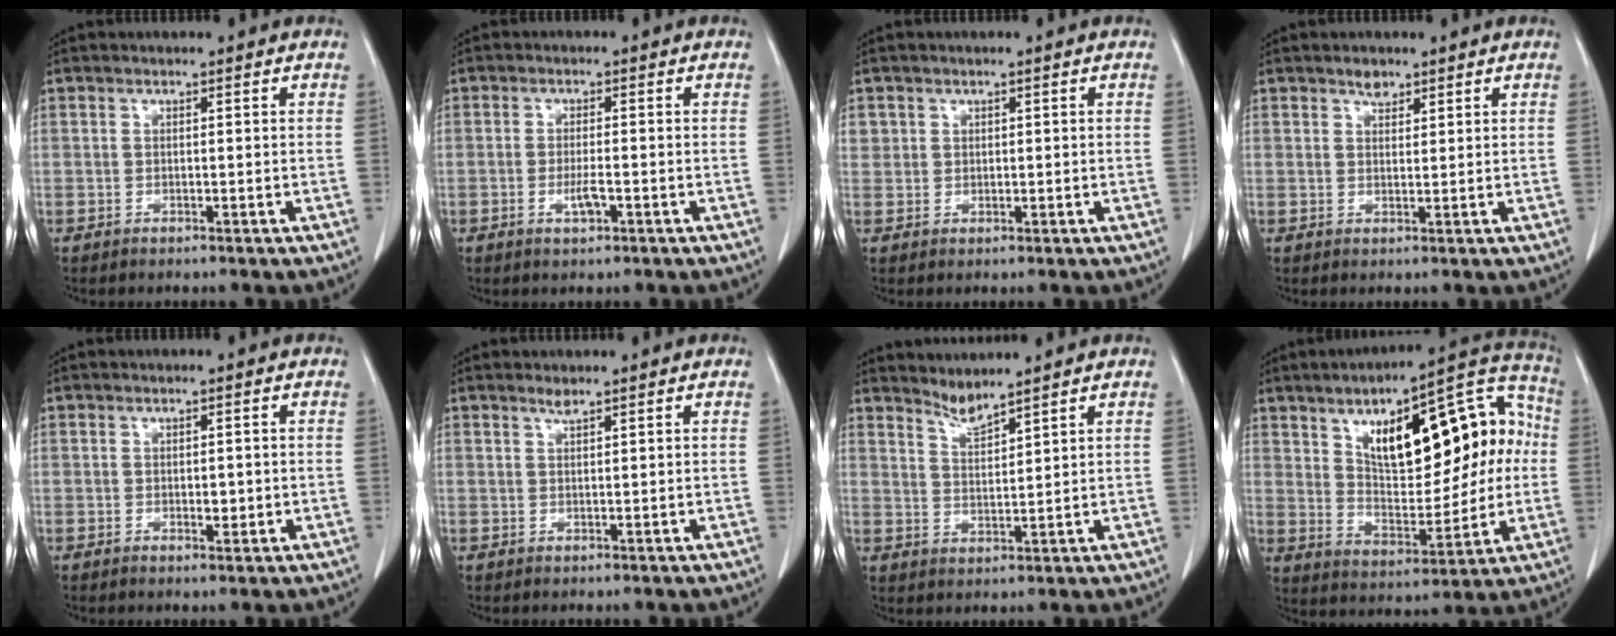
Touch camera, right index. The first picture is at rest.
{"total": 2.7, "force": [-1.0, 0.7, 2.4], "torque": [-0.045, 0.001, -0.013]}
{"total": 2.5, "force": [1.3, 2.1, 0.3], "torque": [0.007, 0.010, 0.027]}
{"total": 1.8, "force": [1.4, 1.0, 0.6], "torque": [-0.011, 0.000, 0.023]}
{"total": 1.9, "force": [-0.1, 1.0, 1.6], "torque": [-0.021, 0.000, 0.005]}
{"total": 0.9, "force": [0.8, -0.1, 0.4], "torque": [-0.011, -0.002, 0.019]}
{"total": 3.3, "force": [3.1, -0.7, 0.5], "torque": [-0.013, -0.010, 0.066]}
{"total": 21.3, "force": [4.9, 9.0, 18.6], "torque": [-0.261, 0.044, 0.078]}